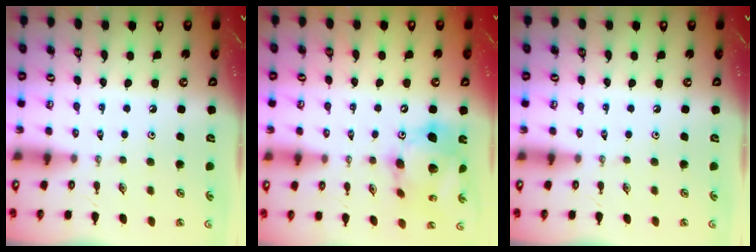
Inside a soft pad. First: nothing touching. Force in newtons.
{"total": 16.0, "press": 15.9, "slide": 2.0}
{"total": 0.0}